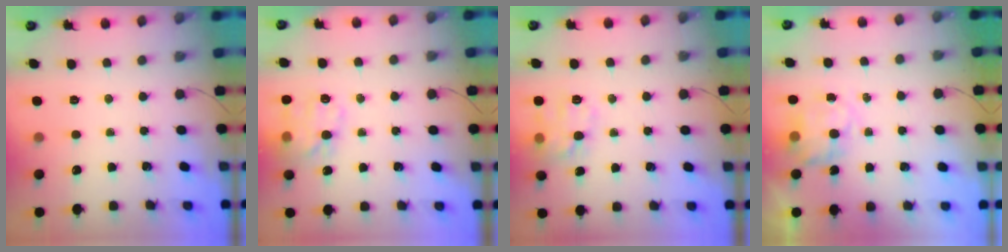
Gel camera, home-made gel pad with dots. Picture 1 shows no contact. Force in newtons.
{"total": 14.7, "press": 14.5, "slide": 1.9}
{"total": 11.9, "press": 11.9, "slide": 0.4}
{"total": 7.9, "press": 7.8, "slide": 1.1}